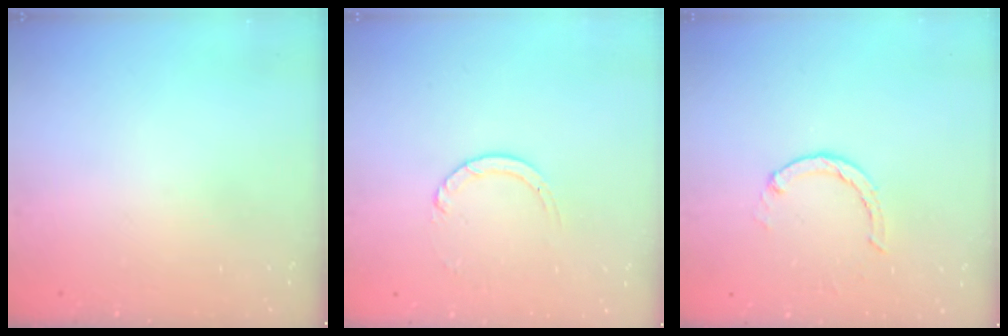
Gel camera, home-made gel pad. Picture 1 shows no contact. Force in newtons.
{"total": 3.9, "press": 3.9, "slide": 0.4}
{"total": 2.0, "press": 2.0, "slide": 0.2}